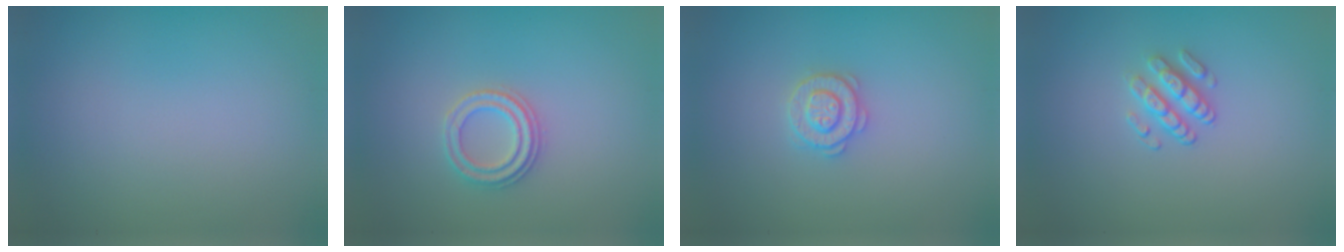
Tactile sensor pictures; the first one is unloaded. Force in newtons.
{"total": 2.3, "press": 2.3, "slide": 0.3}
{"total": 2.6, "press": 2.5, "slide": 0.5}
{"total": 2.0, "press": 1.6, "slide": 1.3}